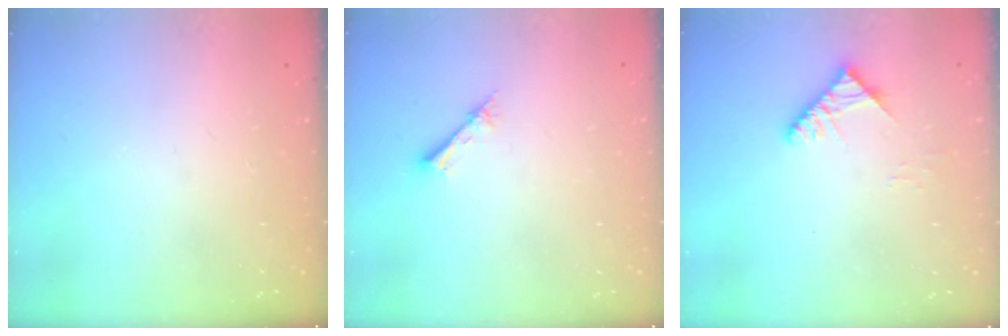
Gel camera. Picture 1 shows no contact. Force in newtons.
{"total": 2.1, "press": 2.1, "slide": 0.2}
{"total": 4.7, "press": 4.7, "slide": 0.9}